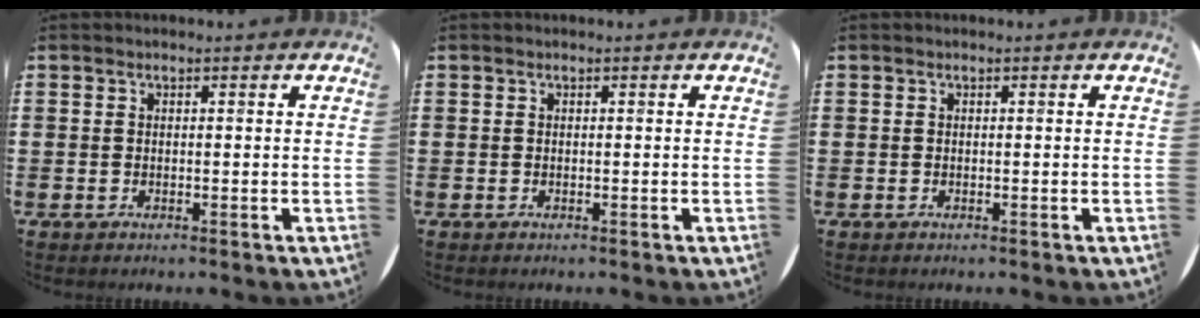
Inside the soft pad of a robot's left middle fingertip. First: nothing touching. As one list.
[{"total": 0.0}, {"total": 0.0}]